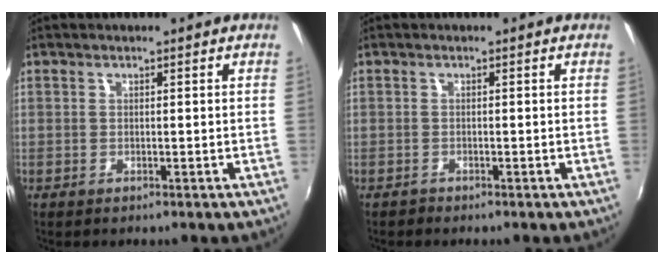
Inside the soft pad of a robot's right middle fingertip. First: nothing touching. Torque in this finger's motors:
{"motor_torque": [-0.25, -0.07, -0.06, 0.00]}